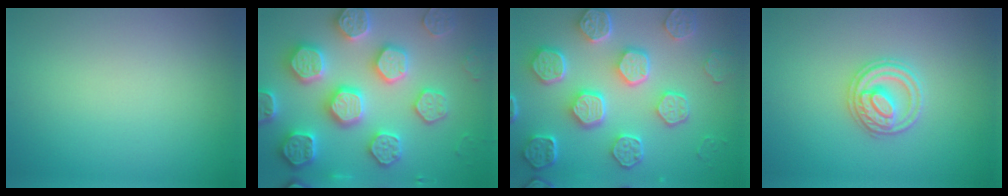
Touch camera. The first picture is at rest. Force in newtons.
{"total": 7.9, "press": 7.7, "slide": 1.6}
{"total": 8.3, "press": 6.5, "slide": 5.2}
{"total": 2.8, "press": 2.8, "slide": 0.4}